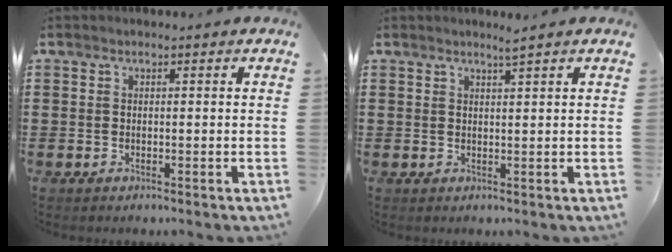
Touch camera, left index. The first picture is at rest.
{"total": 1.7, "force": [1.5, -0.2, 0.9], "torque": [-0.018, -0.001, 0.027]}